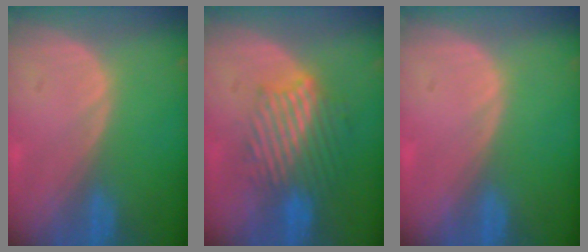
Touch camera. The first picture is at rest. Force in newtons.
{"total": 9.3, "press": 8.4, "slide": 3.9}
{"total": 0.0}